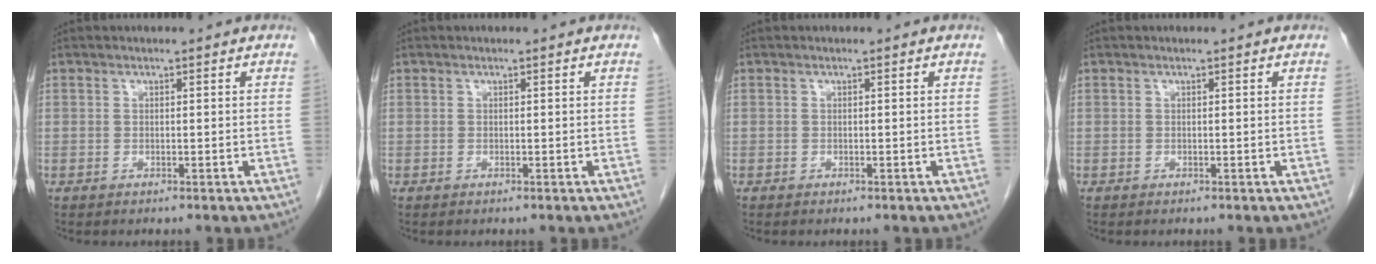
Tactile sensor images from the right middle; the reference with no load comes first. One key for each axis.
{"total": 0.0}
{"total": 0.0}
{"total": 0.0}